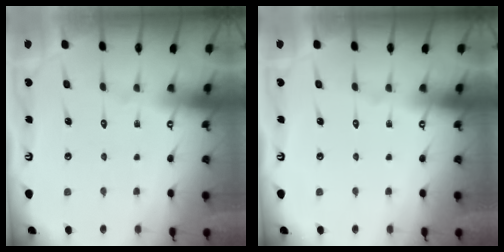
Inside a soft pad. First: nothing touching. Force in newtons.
{"total": 0.0}